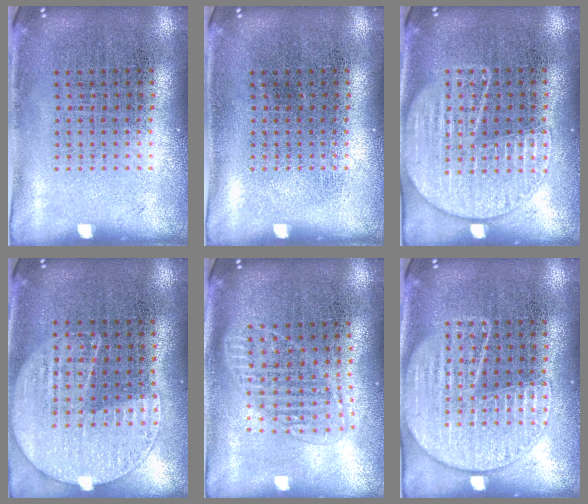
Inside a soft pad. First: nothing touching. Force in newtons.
{"total": 0.0}
{"total": 1.5, "press": 1.5, "slide": 0.1}
{"total": 1.1, "press": 1.0, "slide": 0.4}
{"total": 1.6, "press": 1.4, "slide": 0.8}
{"total": 1.7, "press": 1.6, "slide": 0.2}